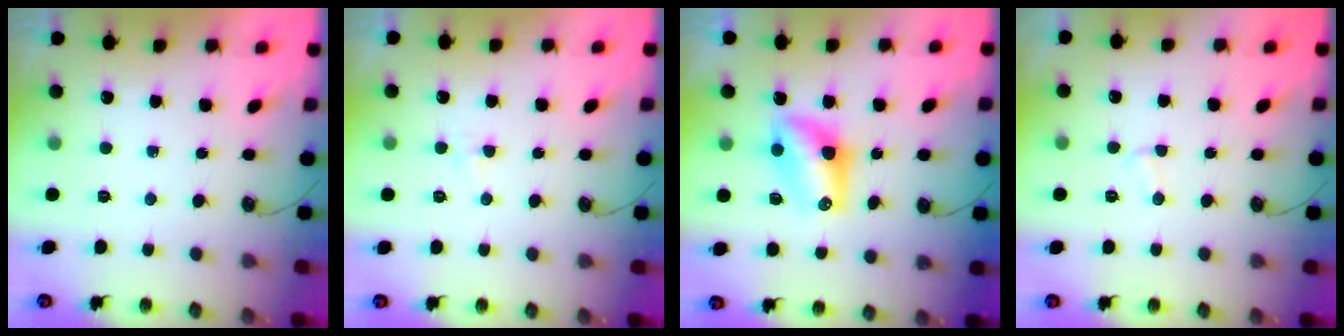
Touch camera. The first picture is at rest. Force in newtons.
{"total": 3.8, "press": 1.6, "slide": 3.4}
{"total": 7.7, "press": 7.5, "slide": 1.8}
{"total": 2.3, "press": 2.3, "slide": 0.3}